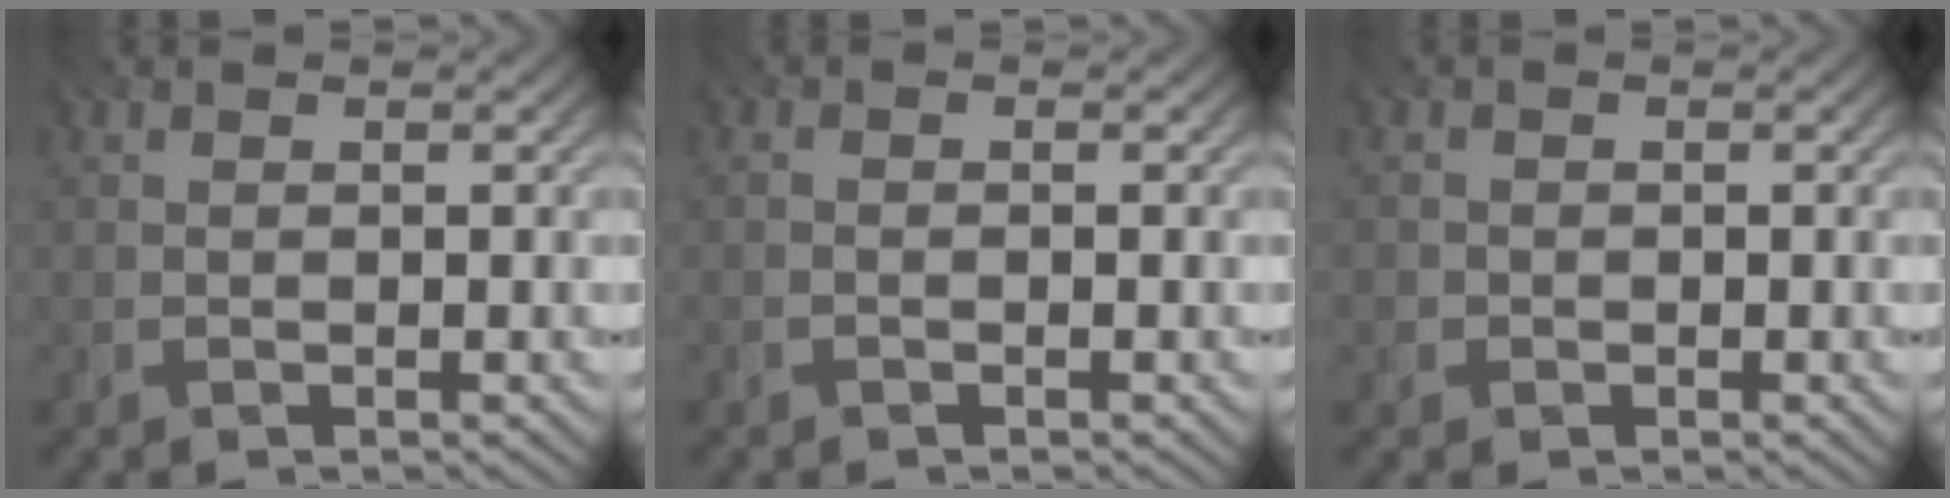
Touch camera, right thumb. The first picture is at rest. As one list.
[{"total": 0.9, "force": [-0.8, 0.3, 0.3], "torque": [-0.004, -0.002, -0.019]}, {"total": 1.1, "force": [-0.7, 0.8, -0.4], "torque": [0.010, -0.005, -0.021]}]